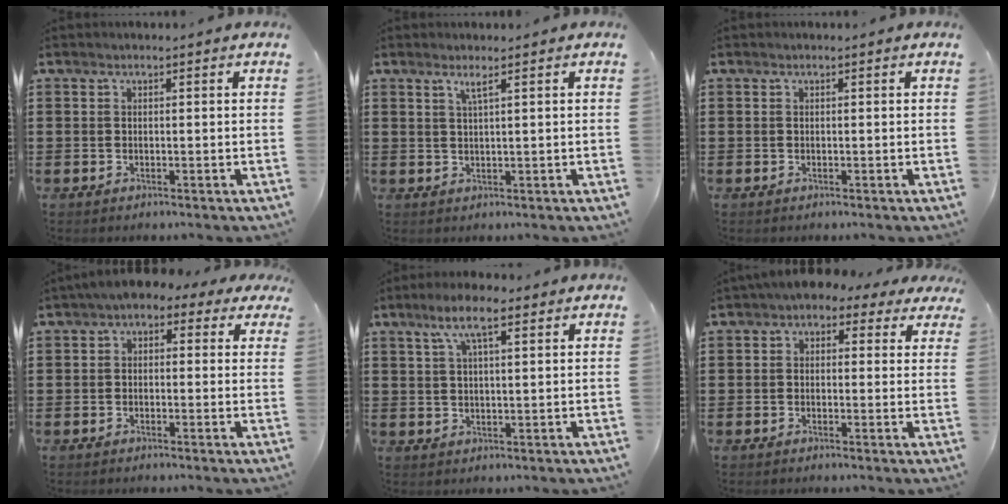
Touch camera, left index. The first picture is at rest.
{"total": 1.9, "force": [1.0, -0.1, 1.6], "torque": [-0.035, -0.003, 0.017]}
{"total": 0.0}
{"total": 2.1, "force": [-0.2, 1.5, 1.4], "torque": [-0.032, 0.009, -0.009]}
{"total": 6.7, "force": [3.9, 1.6, 5.2], "torque": [-0.102, 0.006, 0.066]}
{"total": 2.3, "force": [1.1, 1.7, 1.2], "torque": [-0.032, 0.004, 0.015]}